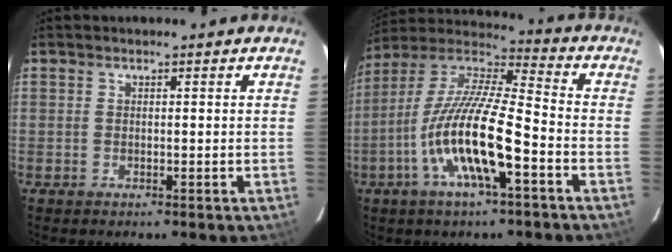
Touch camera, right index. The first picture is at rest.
{"total": 17.0, "force": [-6.7, 3.2, 15.3], "torque": [-0.295, -0.016, -0.135]}